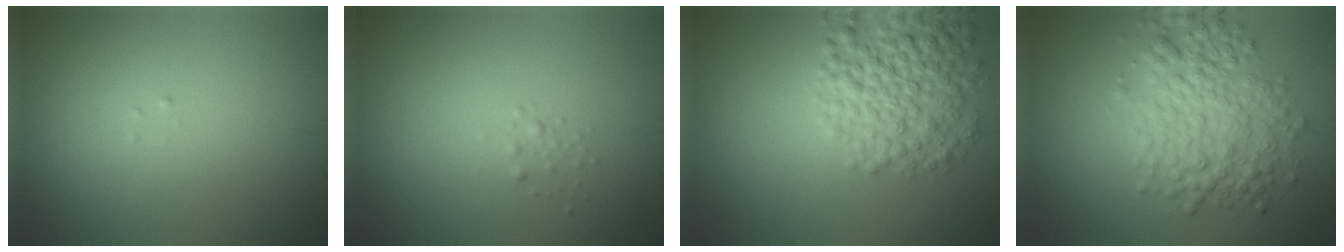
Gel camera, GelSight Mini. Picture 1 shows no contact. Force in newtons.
{"total": 0.7, "press": 0.7, "slide": 0.0}
{"total": 6.0, "press": 6.0, "slide": 0.2}
{"total": 5.4, "press": 5.4, "slide": 0.0}